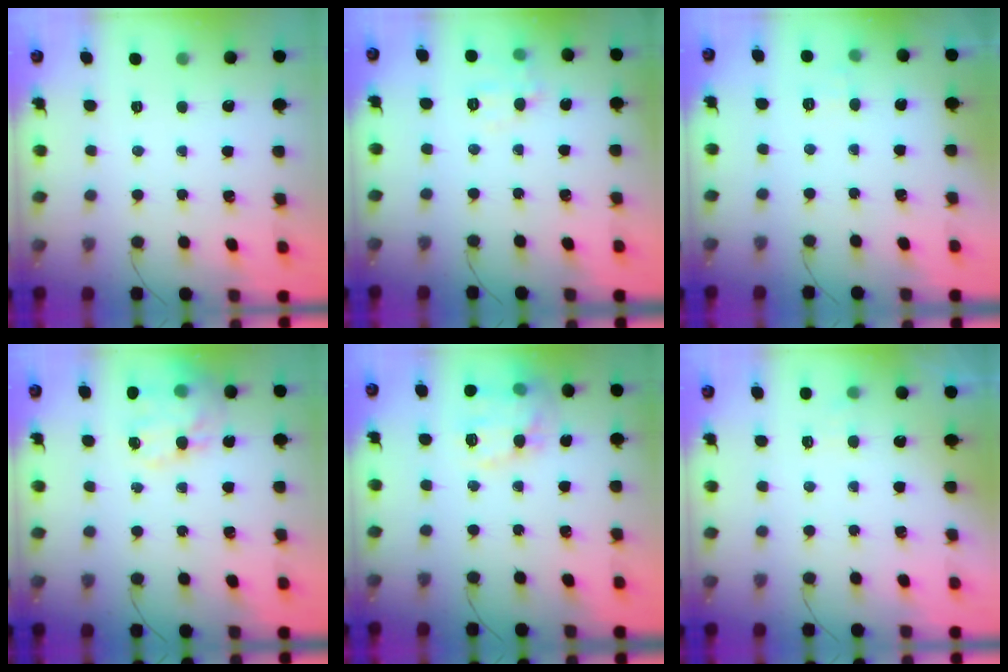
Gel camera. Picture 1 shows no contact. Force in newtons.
{"total": 5.8, "press": 5.7, "slide": 1.1}
{"total": 4.3, "press": 4.1, "slide": 1.3}
{"total": 16.4, "press": 16.0, "slide": 3.5}
{"total": 14.8, "press": 14.8, "slide": 0.7}
{"total": 1.6, "press": 1.2, "slide": 1.1}